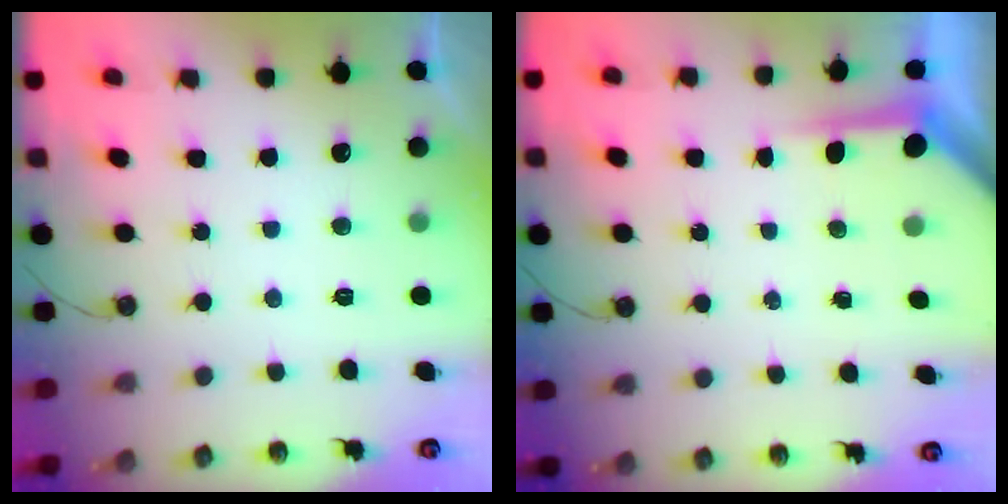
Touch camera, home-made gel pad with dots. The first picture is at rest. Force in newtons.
{"total": 4.0, "press": 4.0, "slide": 0.4}